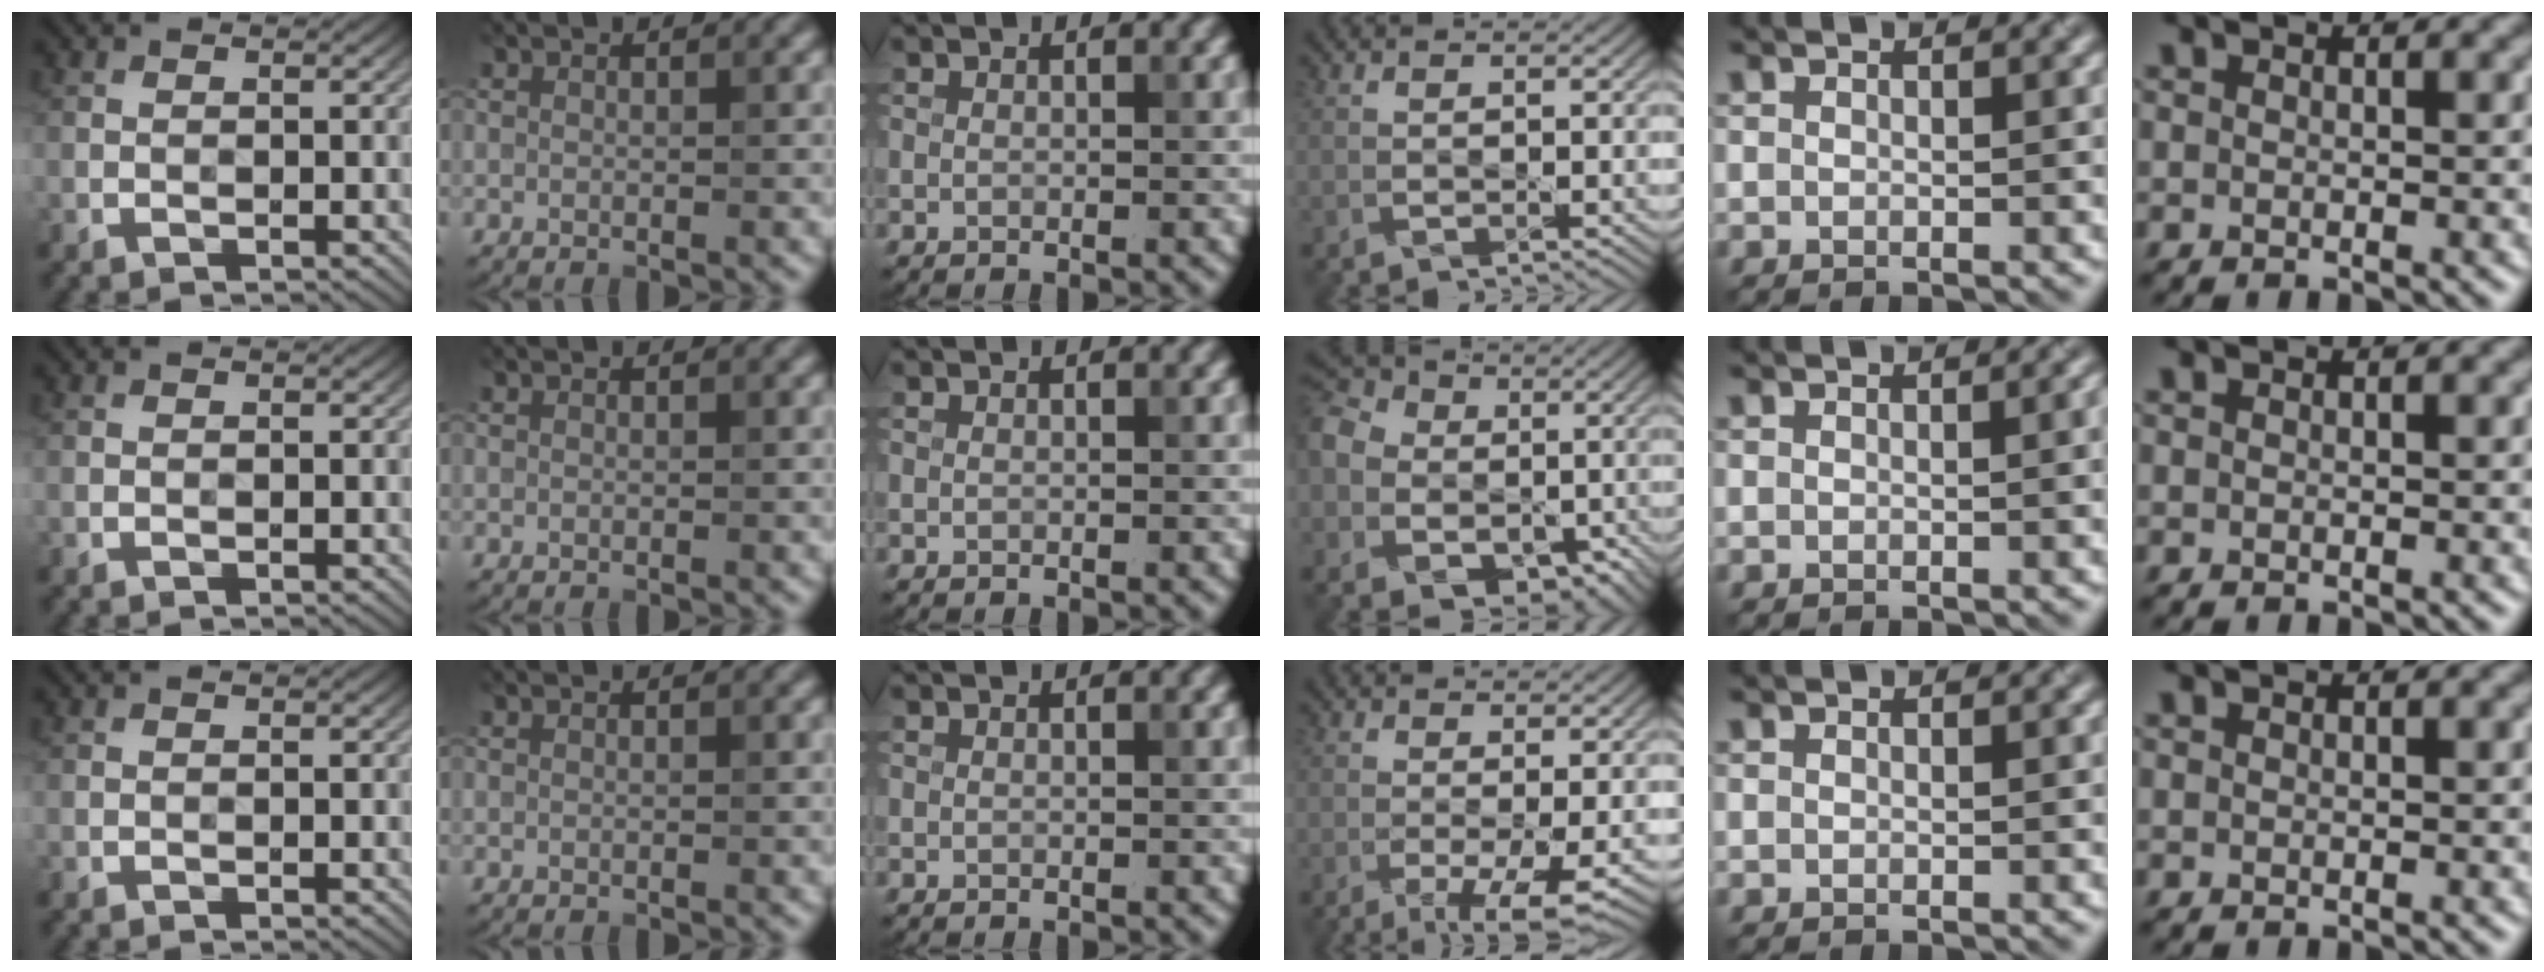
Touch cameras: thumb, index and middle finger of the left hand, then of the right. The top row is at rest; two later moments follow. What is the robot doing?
{"motion": "pour", "object": "watering can"}